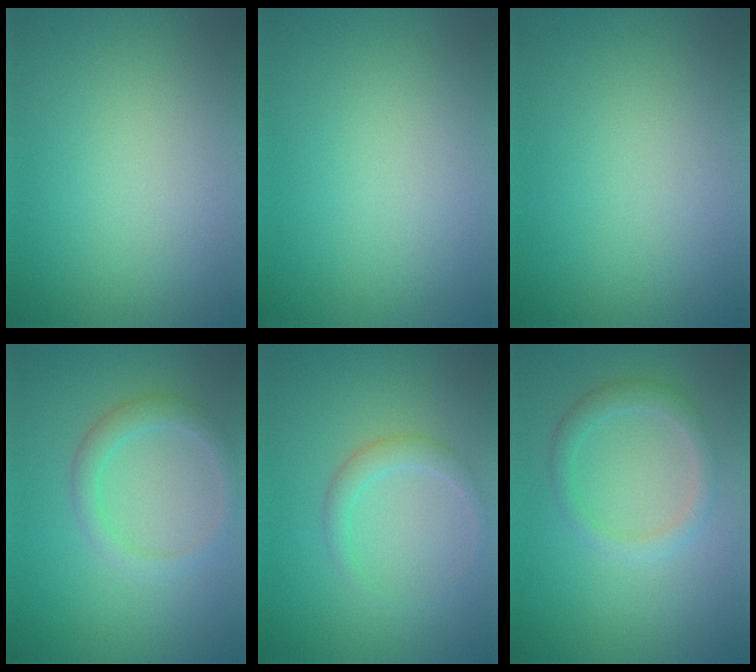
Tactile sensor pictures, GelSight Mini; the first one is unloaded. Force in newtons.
{"total": 0.0}
{"total": 0.0}
{"total": 2.4, "press": 2.4, "slide": 0.1}
{"total": 1.9, "press": 1.9, "slide": 0.0}
{"total": 2.2, "press": 2.2, "slide": 0.0}